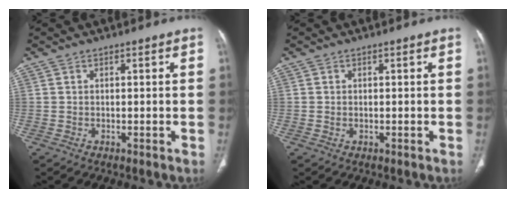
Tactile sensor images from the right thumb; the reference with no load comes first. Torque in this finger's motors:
{"motor_torque": [-0.23, 0.16, 0.11, 0.29, -0.03]}